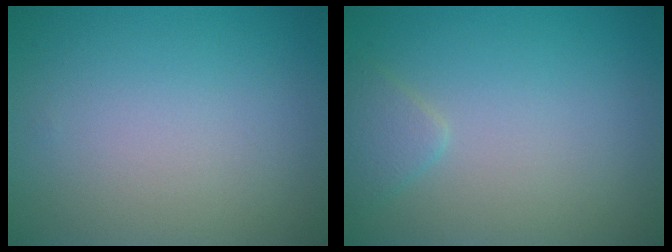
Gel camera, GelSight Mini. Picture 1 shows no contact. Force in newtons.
{"total": 1.4, "press": 1.4, "slide": 0.1}